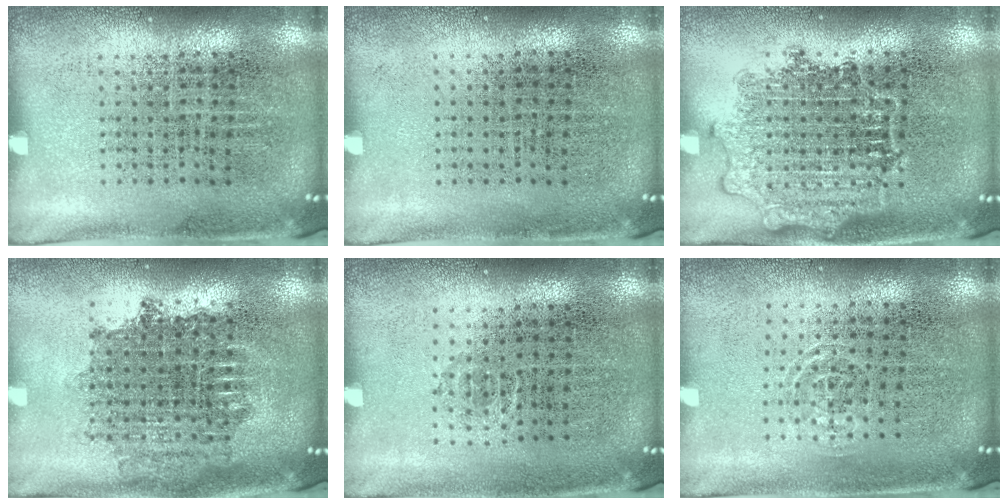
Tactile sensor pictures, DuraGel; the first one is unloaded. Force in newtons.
{"total": 0.0}
{"total": 2.8, "press": 2.8, "slide": 0.5}
{"total": 1.7, "press": 1.4, "slide": 1.0}
{"total": 0.5, "press": 0.4, "slide": 0.4}
{"total": 0.8, "press": 0.5, "slide": 0.6}